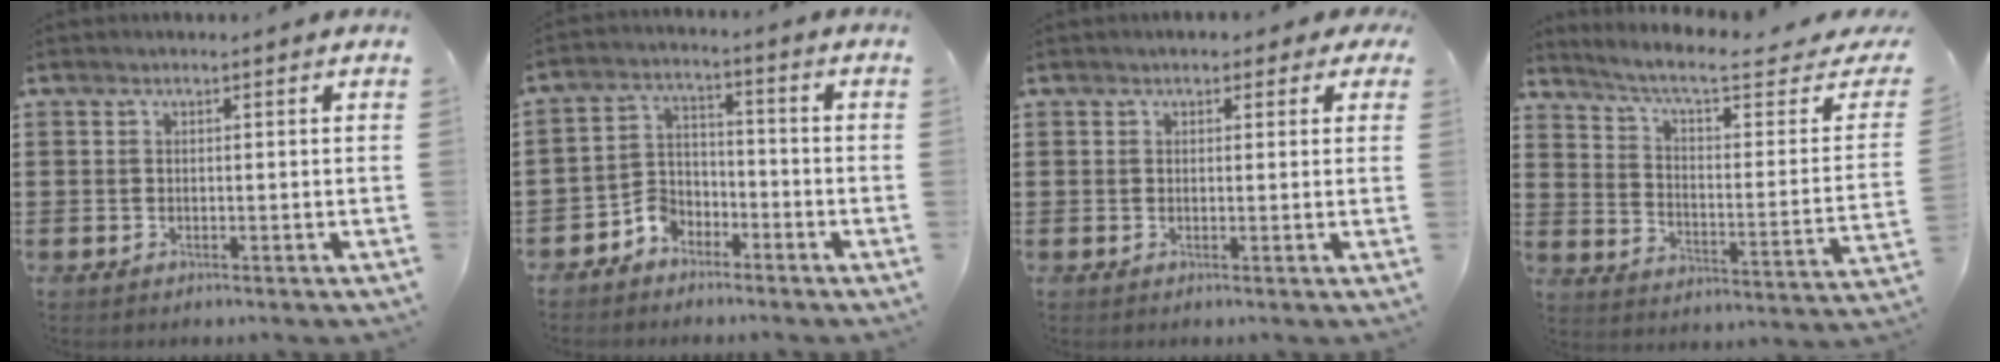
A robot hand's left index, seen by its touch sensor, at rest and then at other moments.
{"total": 4.5, "force": [-3.8, 2.4, 0.6], "torque": [-0.027, 0.007, -0.079]}
{"total": 1.7, "force": [1.0, 1.1, 0.8], "torque": [-0.004, 0.003, 0.014]}
{"total": 6.3, "force": [4.7, 0.7, 4.1], "torque": [-0.102, -0.035, 0.074]}